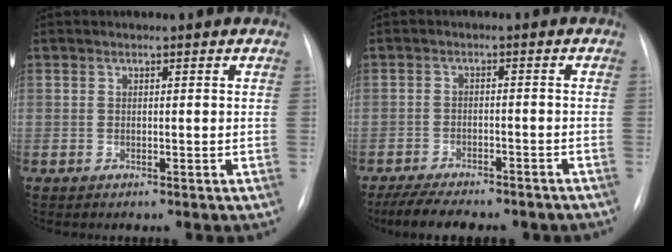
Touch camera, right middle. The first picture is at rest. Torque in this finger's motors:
{"motor_torque": [0.19, -0.19, 0.12, 0.07]}